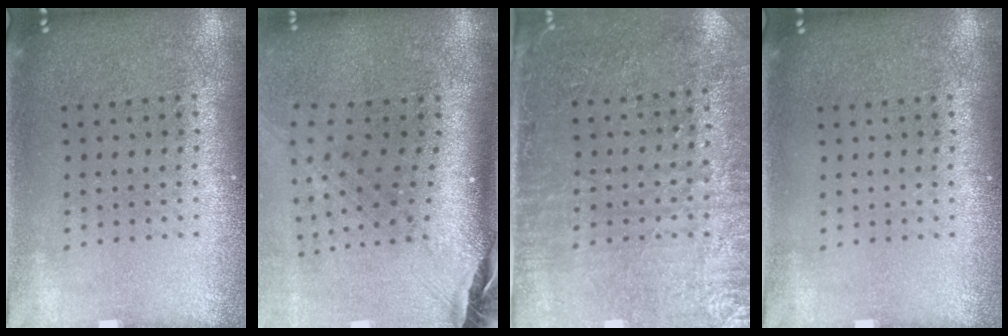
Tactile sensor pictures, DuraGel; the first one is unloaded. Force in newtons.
{"total": 2.5, "press": 1.7, "slide": 1.8}
{"total": 3.0, "press": 2.6, "slide": 1.4}
{"total": 0.0}